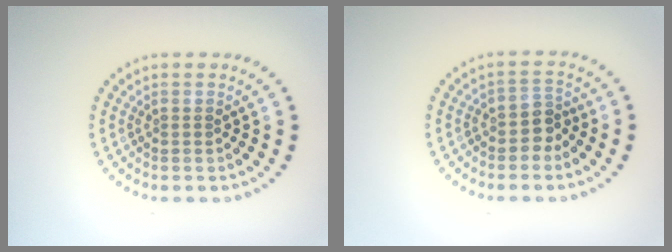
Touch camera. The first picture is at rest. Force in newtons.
{"total": 2.0, "press": 1.6, "slide": 1.2}